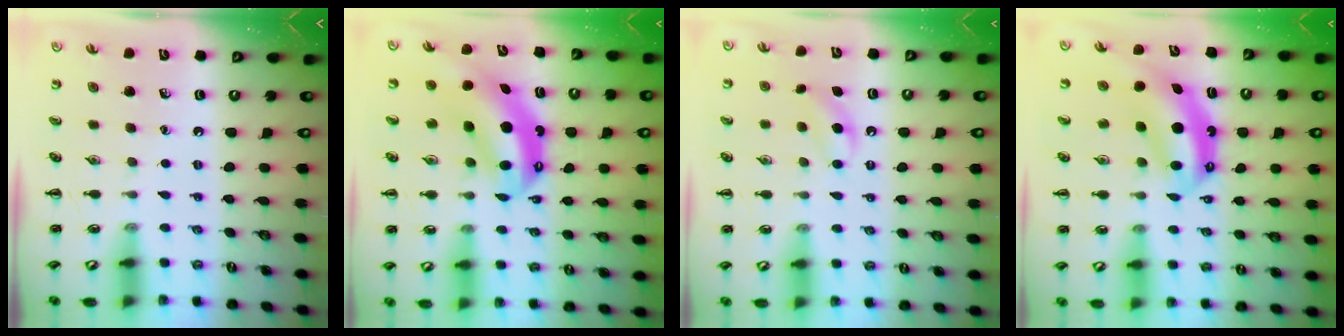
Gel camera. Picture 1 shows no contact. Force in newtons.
{"total": 8.2, "press": 8.0, "slide": 1.9}
{"total": 6.1, "press": 5.9, "slide": 1.5}
{"total": 7.0, "press": 6.9, "slide": 1.4}